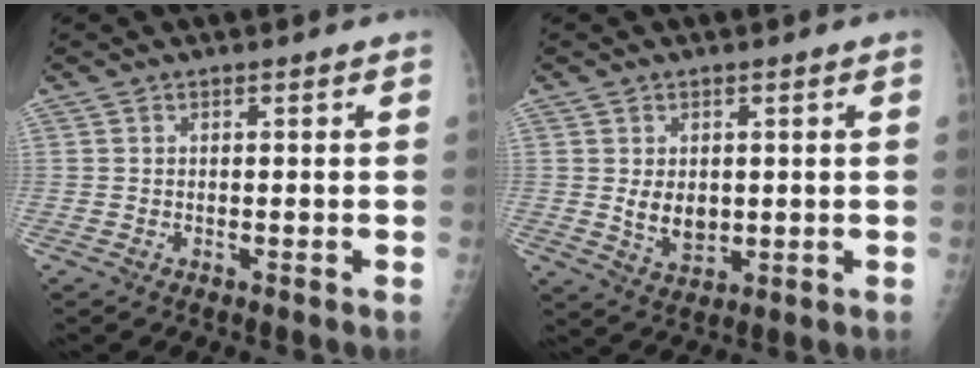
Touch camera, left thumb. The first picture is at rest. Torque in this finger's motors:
{"motor_torque": [0.55, 1.43, 0.34, -0.43, 0.25]}